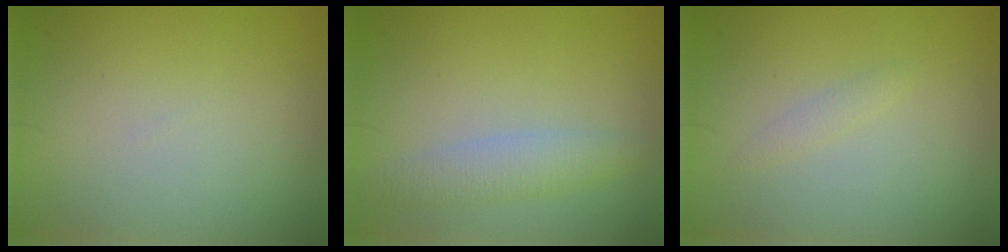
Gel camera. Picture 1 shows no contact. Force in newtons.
{"total": 2.5, "press": 2.5, "slide": 0.1}
{"total": 0.9, "press": 0.8, "slide": 0.1}